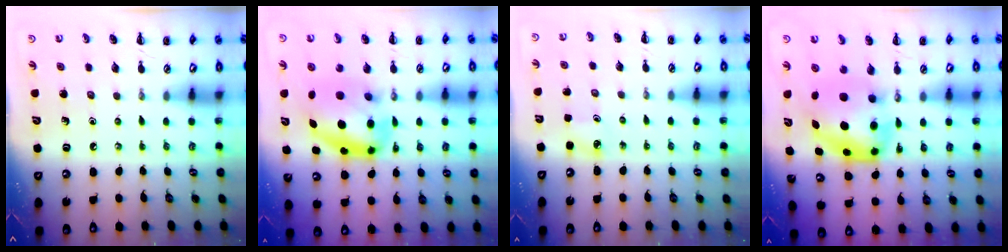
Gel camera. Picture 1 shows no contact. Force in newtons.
{"total": 10.2, "press": 9.9, "slide": 2.4}
{"total": 3.3, "press": 3.1, "slide": 1.0}
{"total": 7.0, "press": 6.9, "slide": 1.3}